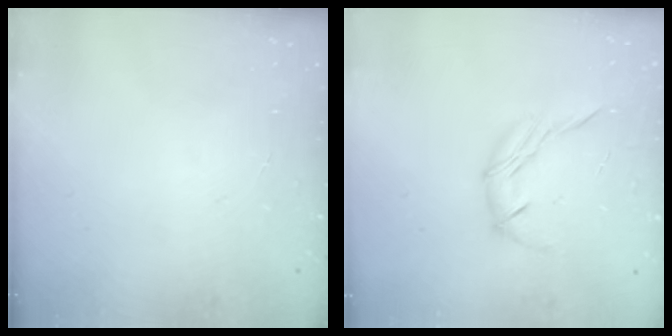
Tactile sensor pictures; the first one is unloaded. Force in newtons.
{"total": 6.5, "press": 6.4, "slide": 0.5}